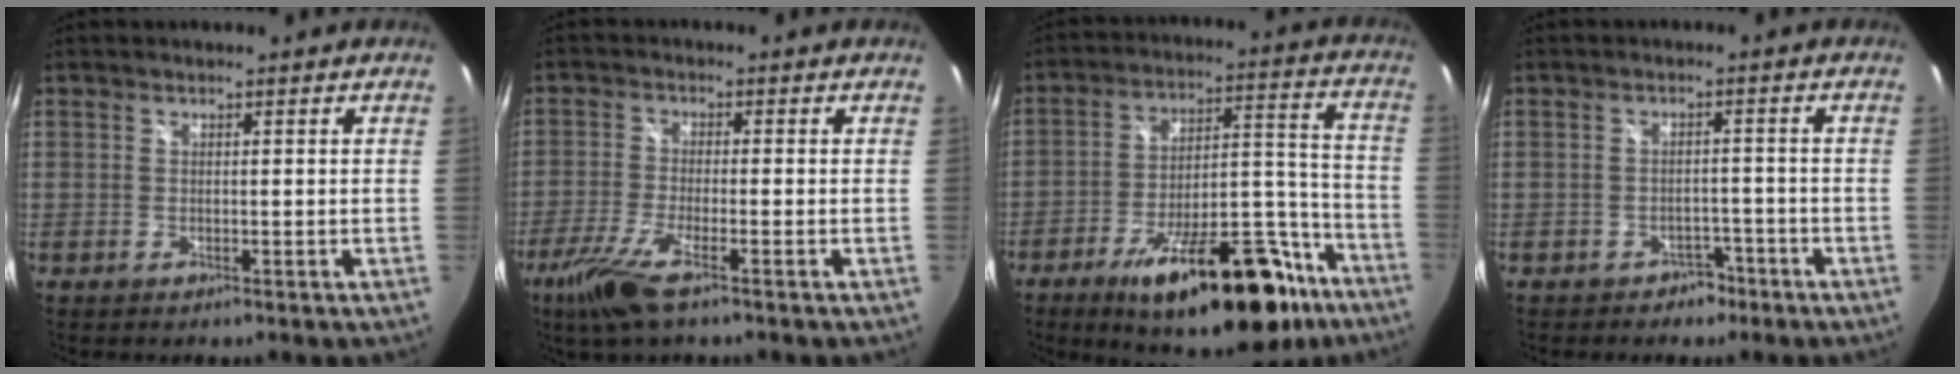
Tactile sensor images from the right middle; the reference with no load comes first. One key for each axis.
{"total": 8.4, "fx": -5.3, "fy": 1.0, "fz": 6.4, "tx": -0.153, "ty": -0.024, "tz": -0.103}
{"total": 25.6, "fx": -16.5, "fy": 9.3, "fz": 17.2, "tx": -0.257, "ty": 0.012, "tz": -0.233}
{"total": 3.3, "fx": -2.3, "fy": 2.3, "fz": 0.6, "tx": -0.011, "ty": 0.009, "tz": -0.029}